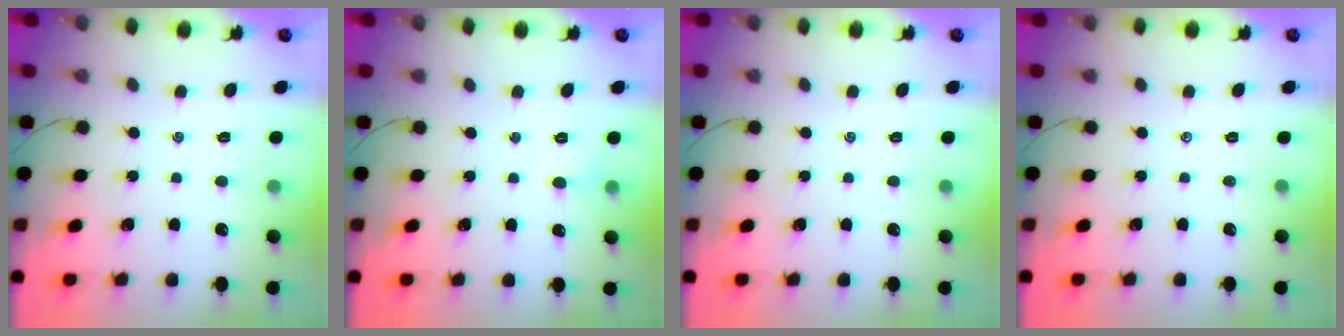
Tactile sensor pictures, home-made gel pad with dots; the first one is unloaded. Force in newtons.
{"total": 2.8, "press": 2.6, "slide": 1.0}
{"total": 0.0}
{"total": 0.0}